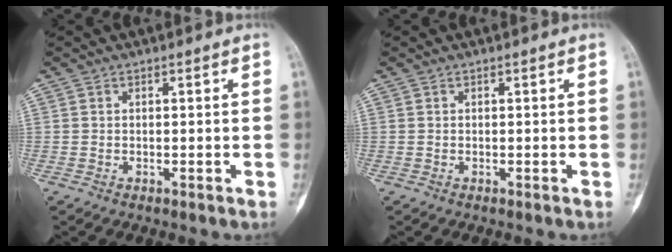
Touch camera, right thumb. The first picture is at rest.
{"total": 0.0}